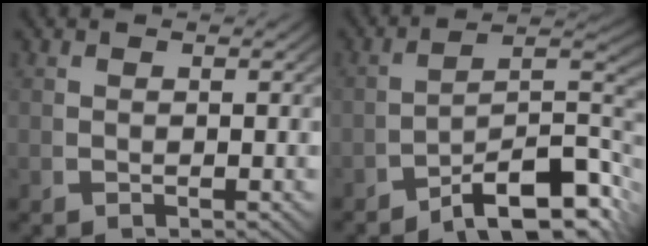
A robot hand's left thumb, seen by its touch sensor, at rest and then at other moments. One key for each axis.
{"total": 10.8, "fx": -4.4, "fy": 5.6, "fz": 8.1, "tx": -0.121, "ty": -0.036, "tz": -0.054}